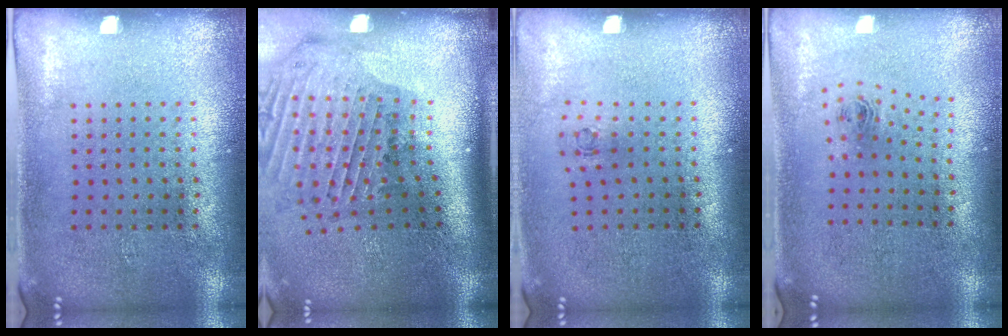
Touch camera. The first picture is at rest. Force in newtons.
{"total": 2.4, "press": 1.8, "slide": 1.6}
{"total": 0.6, "press": 0.3, "slide": 0.5}
{"total": 0.9, "press": 0.3, "slide": 0.8}